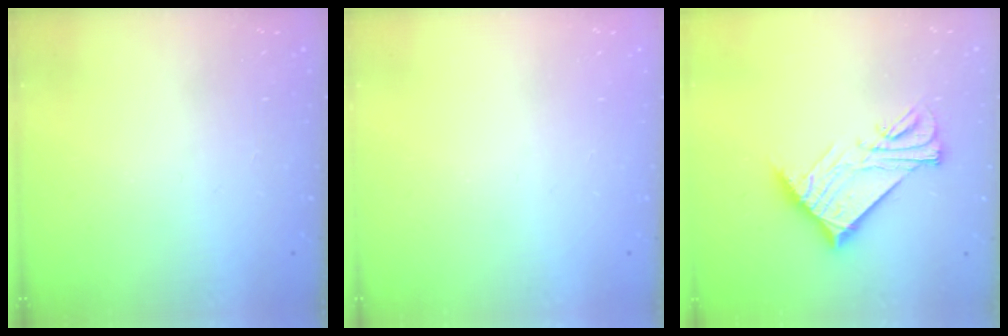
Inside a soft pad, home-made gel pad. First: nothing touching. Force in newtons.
{"total": 0.0}
{"total": 14.7, "press": 14.7, "slide": 0.4}